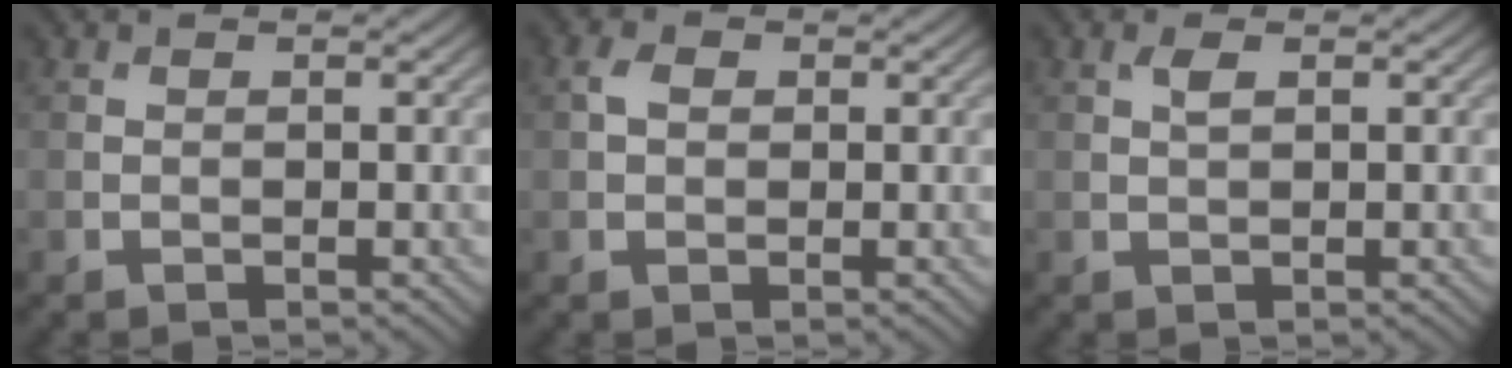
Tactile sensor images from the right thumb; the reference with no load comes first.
{"total": 1.8, "force": [0.4, 1.3, 1.2], "torque": [-0.028, 0.004, 0.004]}
{"total": 1.2, "force": [0.5, 0.4, 1.0], "torque": [-0.025, 0.001, 0.010]}